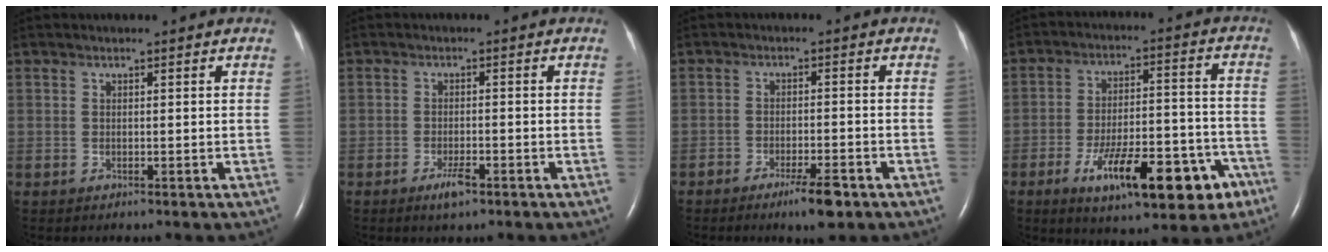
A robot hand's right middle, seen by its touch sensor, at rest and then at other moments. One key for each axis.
{"total": 2.7, "fx": -1.7, "fy": 0.6, "fz": 2.0, "tx": -0.040, "ty": -0.002, "tz": -0.029}
{"total": 4.8, "fx": -3.1, "fy": 0.8, "fz": 3.5, "tx": -0.061, "ty": -0.004, "tz": -0.049}
{"total": 16.6, "fx": -8.7, "fy": 5.1, "fz": 13.1, "tx": -0.173, "ty": 0.017, "tz": -0.121}